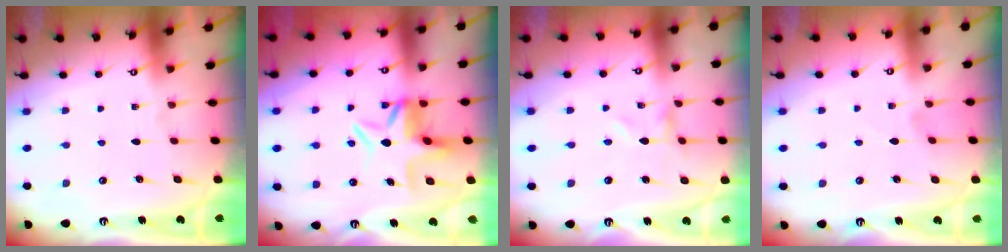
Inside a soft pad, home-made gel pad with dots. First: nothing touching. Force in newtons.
{"total": 6.6, "press": 6.0, "slide": 2.7}
{"total": 0.0}
{"total": 0.9, "press": 0.9, "slide": 0.1}